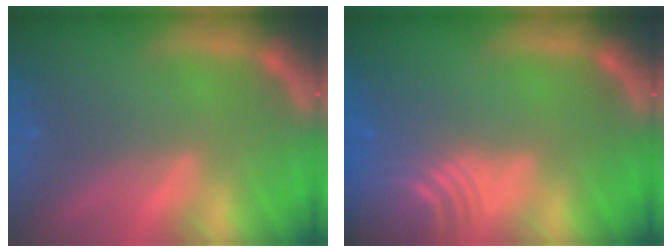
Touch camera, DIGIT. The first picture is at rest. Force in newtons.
{"total": 9.6}